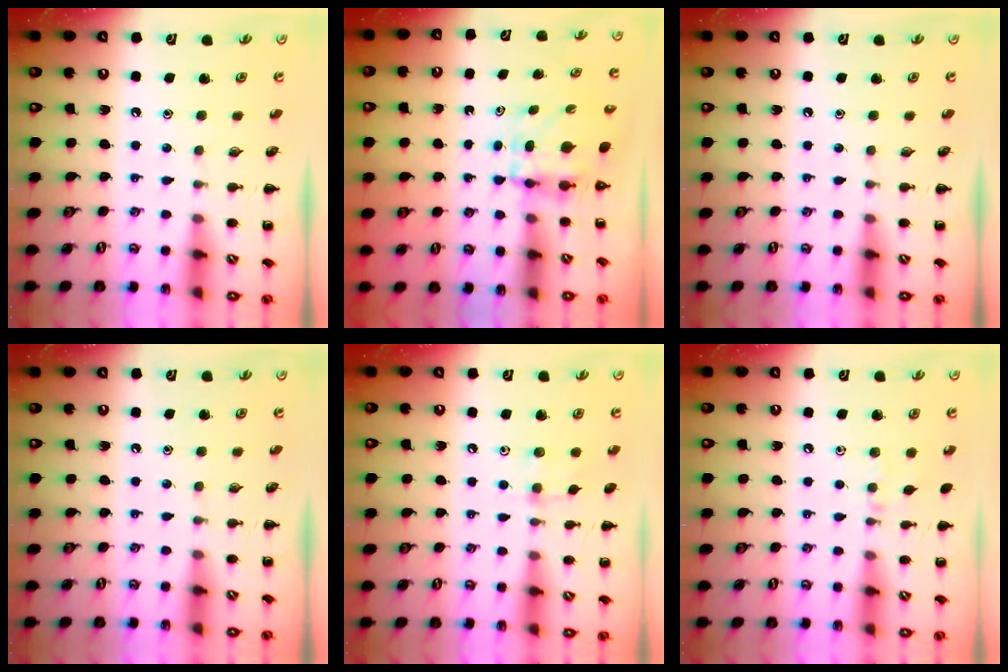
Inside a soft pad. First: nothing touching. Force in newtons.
{"total": 3.9, "press": 3.9, "slide": 0.3}
{"total": 0.0}
{"total": 0.0}
{"total": 4.2, "press": 4.0, "slide": 1.1}
{"total": 5.8, "press": 5.4, "slide": 2.0}